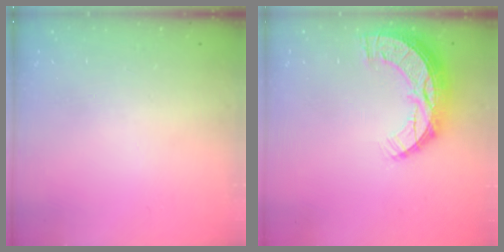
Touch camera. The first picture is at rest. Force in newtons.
{"total": 12.3, "press": 12.2, "slide": 0.9}